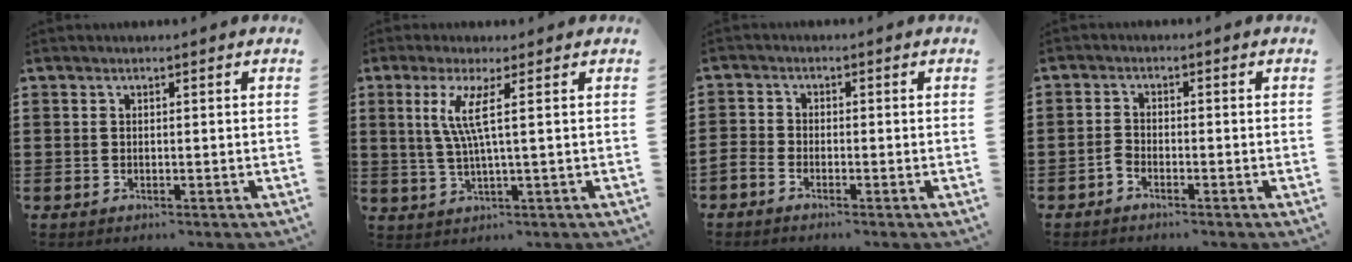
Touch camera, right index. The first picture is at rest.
{"total": 5.6, "force": [1.4, -0.3, 5.4], "torque": [-0.114, -0.011, 0.018]}
{"total": 1.4, "force": [-1.4, 0.3, 0.2], "torque": [-0.007, 0.002, -0.027]}
{"total": 1.6, "force": [-1.5, 0.4, 0.4], "torque": [-0.011, 0.002, -0.029]}